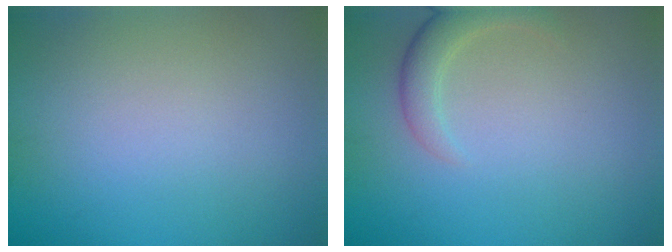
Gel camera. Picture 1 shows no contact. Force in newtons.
{"total": 2.5, "press": 2.5, "slide": 0.2}